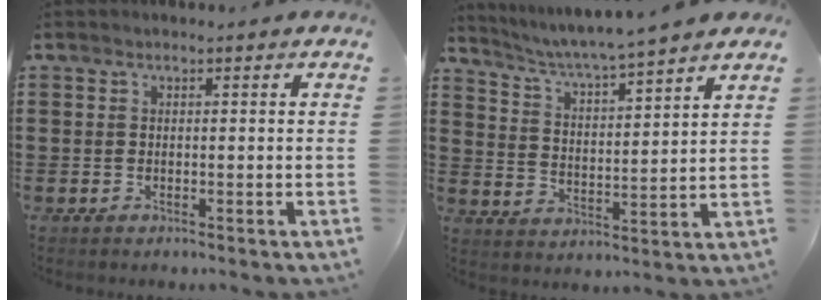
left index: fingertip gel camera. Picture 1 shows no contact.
{"total": 4.3, "force": [4.0, -0.9, 1.4], "torque": [-0.048, -0.035, 0.062]}